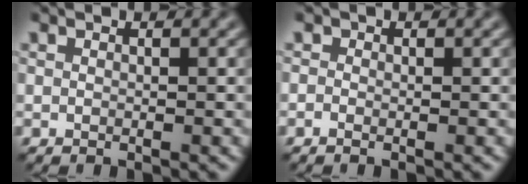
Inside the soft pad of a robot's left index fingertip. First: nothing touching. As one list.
[{"total": 0.5, "force": [-0.4, 0.3, 0.2], "torque": [-0.004, -0.004, -0.010]}]